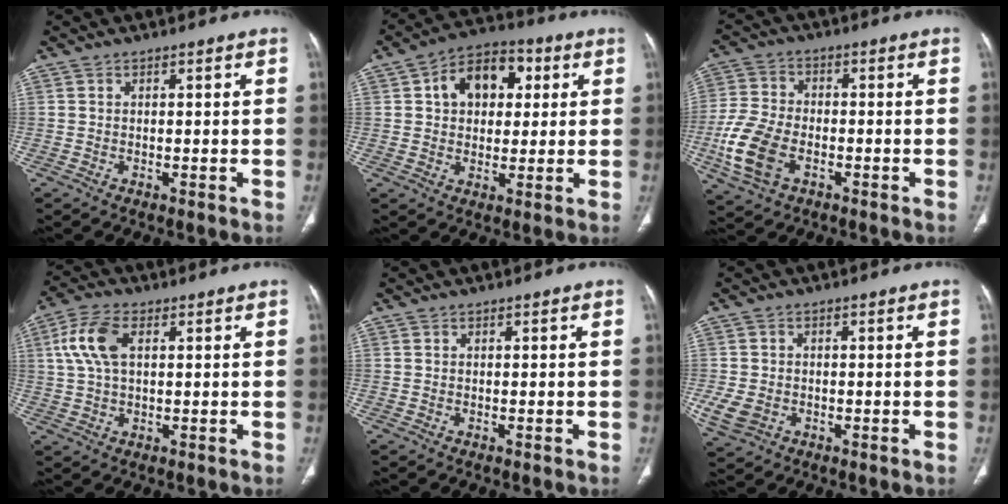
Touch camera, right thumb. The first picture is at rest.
{"total": 11.9, "force": [3.2, 8.3, 7.9], "torque": [-0.085, 0.012, 0.044]}
{"total": 11.6, "force": [-3.8, 7.3, 8.2], "torque": [-0.184, 0.009, -0.075]}
{"total": 8.3, "force": [2.2, 4.4, 6.6], "torque": [-0.149, 0.015, 0.043]}
{"total": 0.0}
{"total": 5.8, "force": [-0.9, 4.4, 3.6], "torque": [-0.079, 0.000, -0.004]}